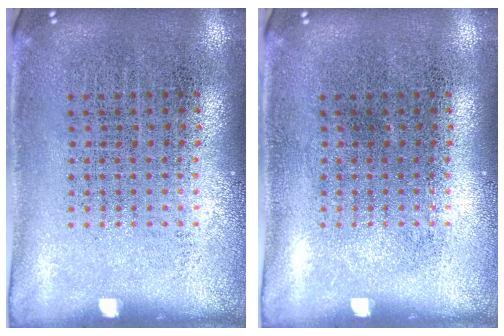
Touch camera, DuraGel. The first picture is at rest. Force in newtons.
{"total": 0.0}